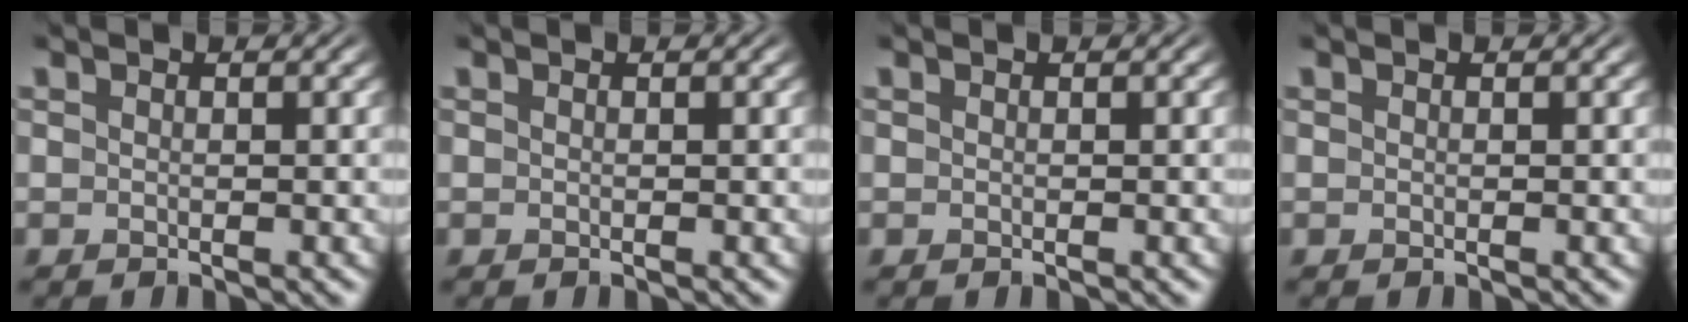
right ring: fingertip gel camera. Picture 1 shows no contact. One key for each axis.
{"total": 0.0}
{"total": 0.0}
{"total": 0.0}